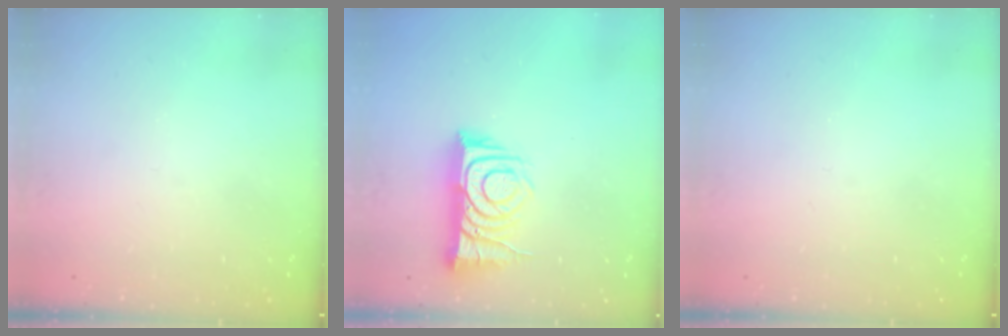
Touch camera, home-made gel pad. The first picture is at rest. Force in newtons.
{"total": 11.3, "press": 11.2, "slide": 1.4}
{"total": 0.0}